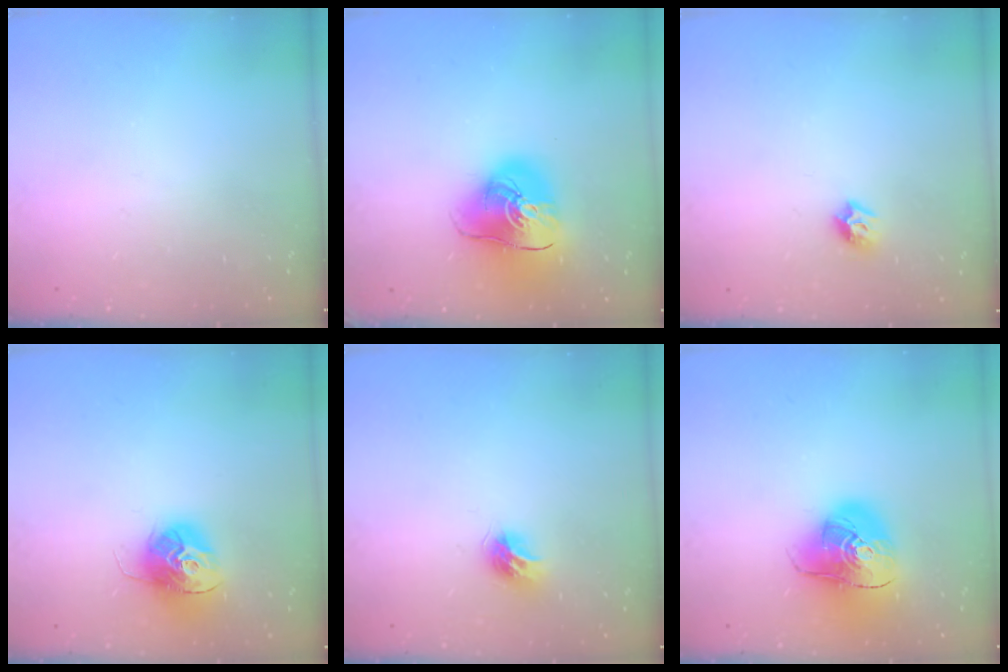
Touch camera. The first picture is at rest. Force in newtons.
{"total": 14.7, "press": 14.5, "slide": 2.2}
{"total": 6.2, "press": 6.2, "slide": 0.8}
{"total": 13.7, "press": 13.6, "slide": 1.3}
{"total": 7.8, "press": 7.8, "slide": 0.4}
{"total": 15.6, "press": 15.4, "slide": 2.4}